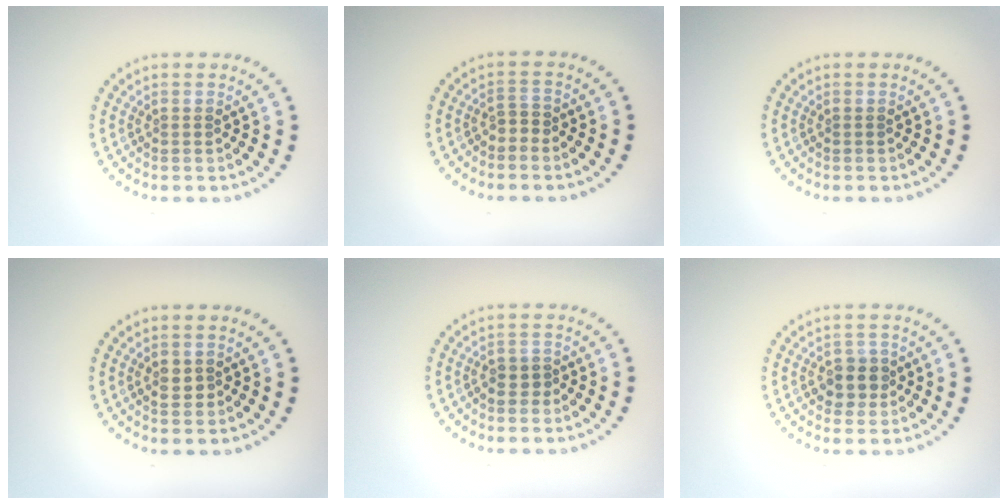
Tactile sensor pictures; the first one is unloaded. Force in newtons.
{"total": 1.1, "press": 0.8, "slide": 0.8}
{"total": 0.0}
{"total": 1.4, "press": 1.4, "slide": 0.1}
{"total": 1.2, "press": 1.0, "slide": 0.6}
{"total": 2.3, "press": 2.2, "slide": 0.8}